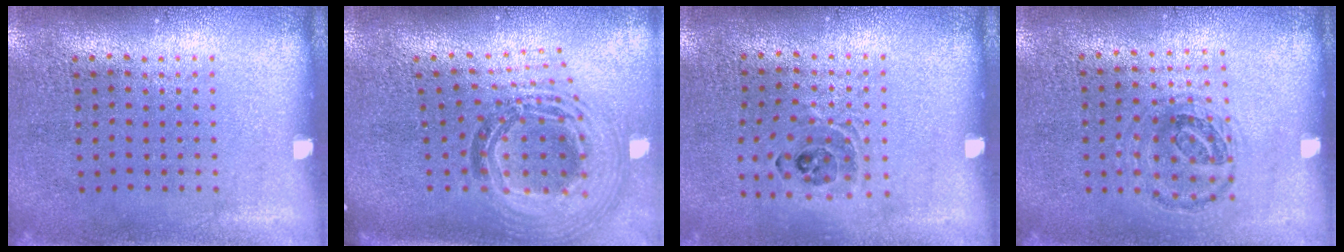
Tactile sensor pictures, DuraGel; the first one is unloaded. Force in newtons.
{"total": 1.8, "press": 1.5, "slide": 1.0}
{"total": 1.0, "press": 1.0, "slide": 0.1}
{"total": 0.9, "press": 0.9, "slide": 0.2}